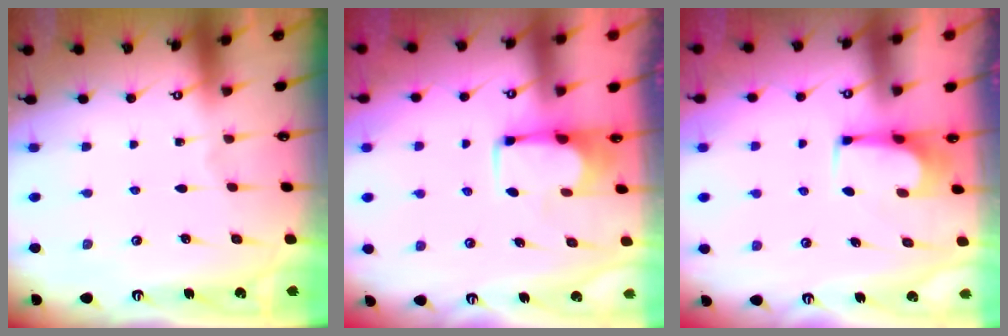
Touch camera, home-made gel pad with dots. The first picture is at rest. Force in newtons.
{"total": 1.7, "press": 1.6, "slide": 0.5}
{"total": 2.2, "press": 2.2, "slide": 0.3}